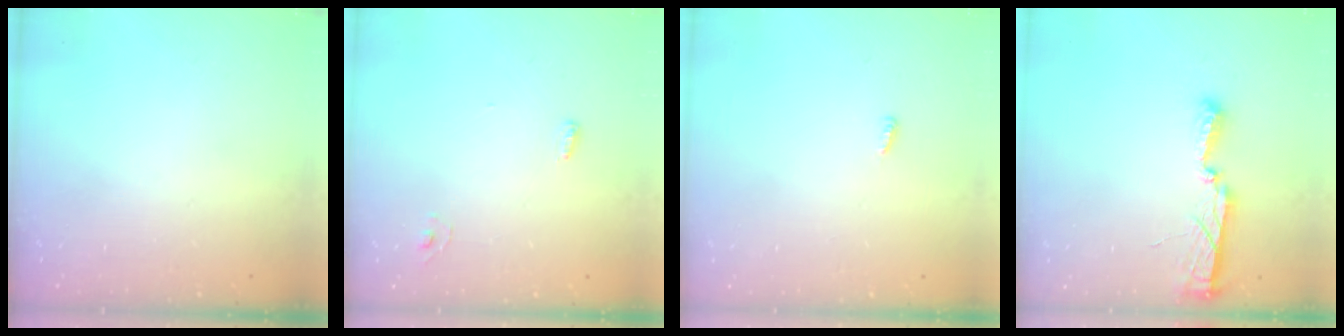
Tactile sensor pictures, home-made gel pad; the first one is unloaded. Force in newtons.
{"total": 4.4, "press": 3.9, "slide": 2.1}
{"total": 2.6, "press": 2.6, "slide": 0.2}
{"total": 8.1, "press": 8.0, "slide": 0.5}